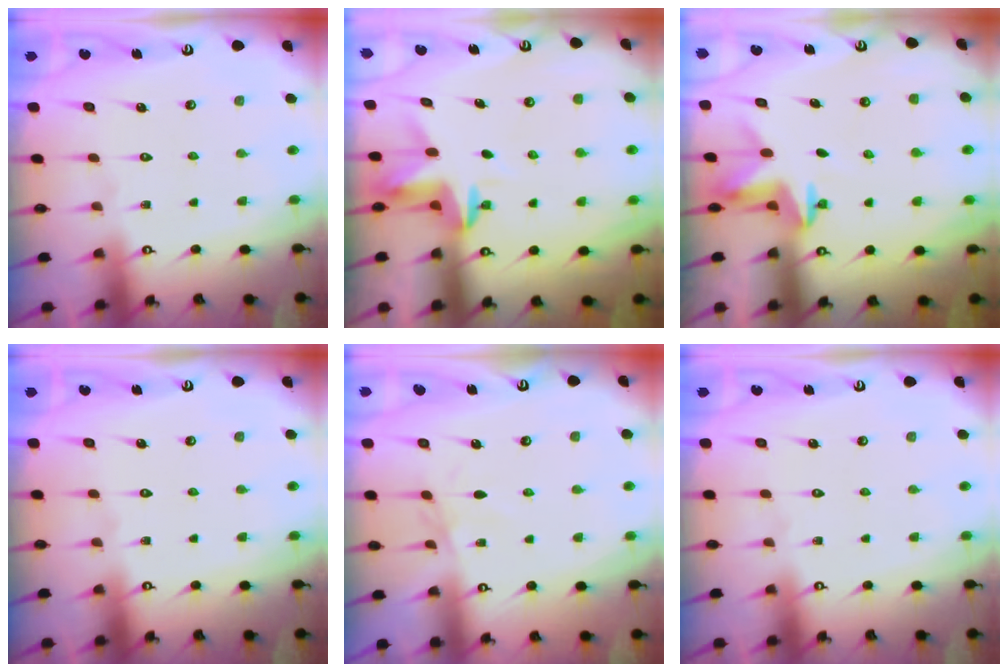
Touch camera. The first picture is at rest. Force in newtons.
{"total": 3.5, "press": 3.5, "slide": 0.2}
{"total": 3.3, "press": 3.3, "slide": 0.2}
{"total": 0.0}
{"total": 1.8, "press": 1.8, "slide": 0.4}
{"total": 0.0}